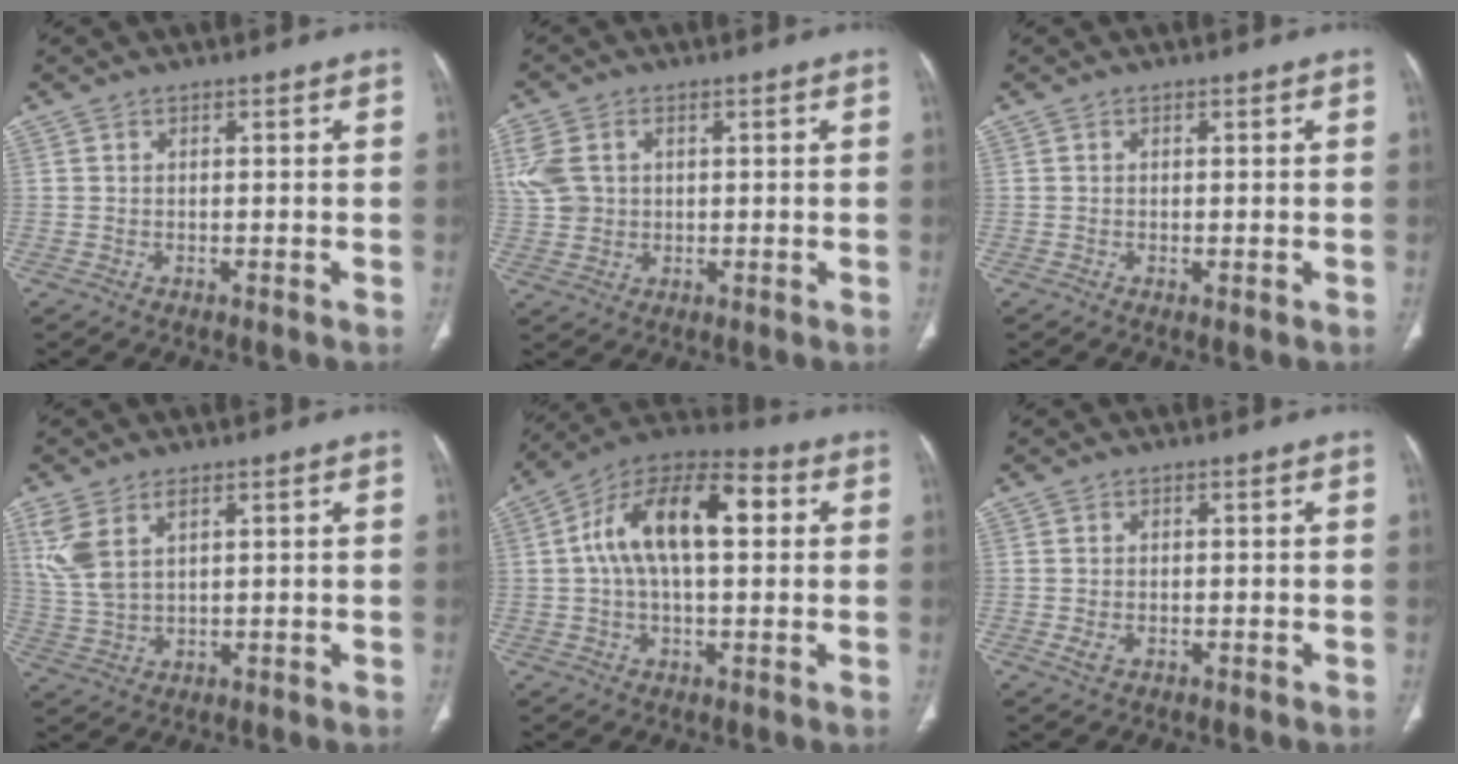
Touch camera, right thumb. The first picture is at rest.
{"total": 7.2, "force": [1.8, 5.4, 4.3], "torque": [-0.094, 0.004, 0.041]}
{"total": 0.7, "force": [-0.2, 0.2, 0.6], "torque": [-0.014, -0.004, -0.002]}
{"total": 7.3, "force": [3.4, 3.6, 5.4], "torque": [-0.129, -0.004, 0.080]}
{"total": 16.9, "force": [3.1, 8.4, 14.4], "torque": [-0.240, 0.037, 0.044]}
{"total": 1.9, "force": [-0.5, 1.2, 1.4], "torque": [-0.032, 0.003, -0.008]}